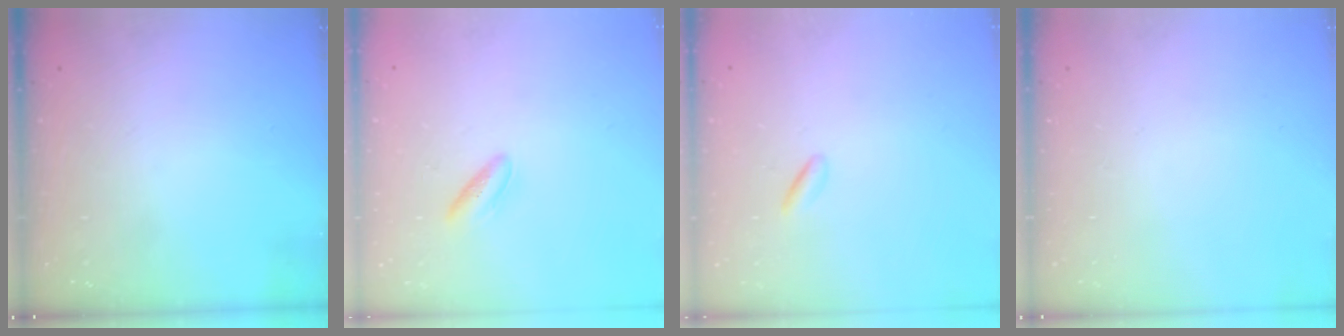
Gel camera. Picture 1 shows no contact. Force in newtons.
{"total": 4.2, "press": 4.1, "slide": 1.2}
{"total": 0.7, "press": 0.5, "slide": 0.5}
{"total": 0.0}